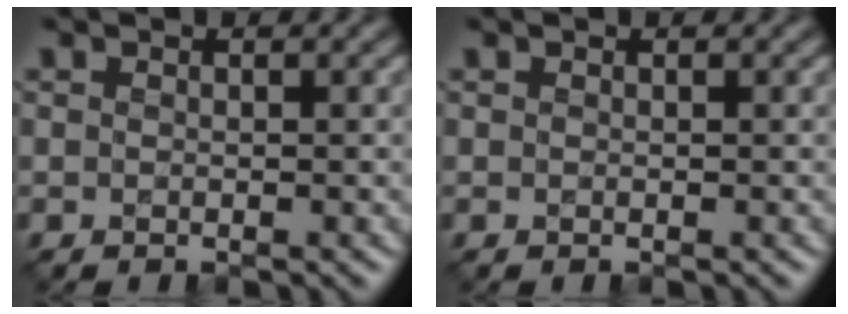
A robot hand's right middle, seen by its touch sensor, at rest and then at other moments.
{"total": 0.0}